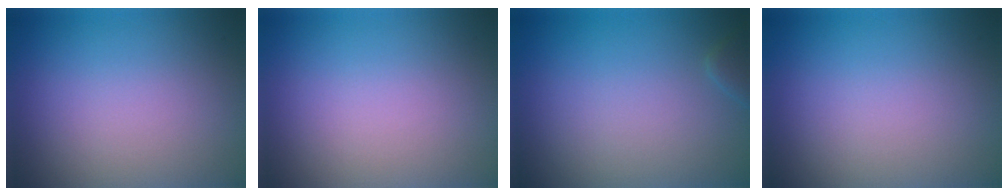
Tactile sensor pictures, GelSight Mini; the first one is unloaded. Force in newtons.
{"total": 0.0}
{"total": 0.9, "press": 0.9, "slide": 0.0}
{"total": 0.0}